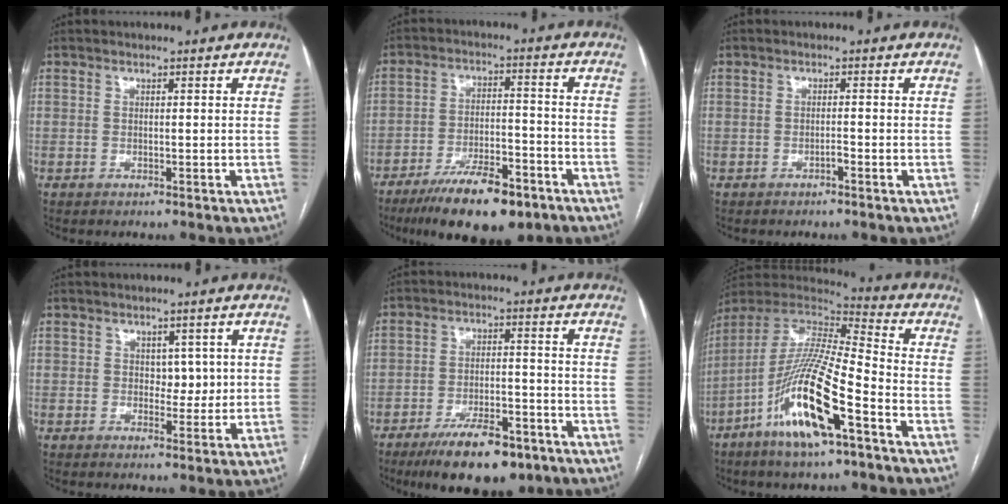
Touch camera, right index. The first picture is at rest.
{"total": 13.5, "force": [-9.5, 4.1, 8.7], "torque": [-0.141, -0.005, -0.157]}
{"total": 0.8, "force": [-0.6, 0.2, 0.5], "torque": [-0.011, 0.001, -0.011]}
{"total": 3.0, "force": [0.6, 2.0, 2.1], "torque": [-0.021, 0.002, 0.011]}
{"total": 12.4, "force": [-8.6, 4.2, 7.8], "torque": [-0.122, -0.003, -0.139]}
{"total": 18.6, "force": [-8.5, 2.3, 16.4], "torque": [-0.349, -0.024, -0.160]}